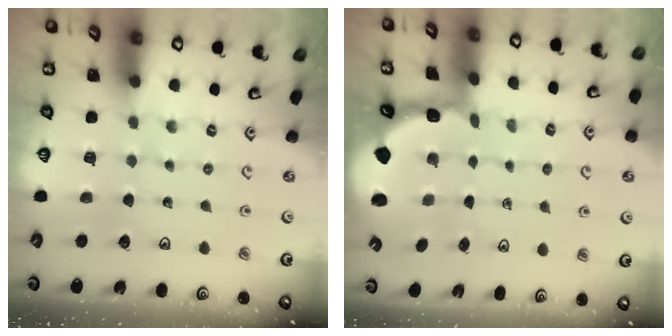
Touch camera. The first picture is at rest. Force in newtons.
{"total": 1.2, "press": 1.1, "slide": 0.4}